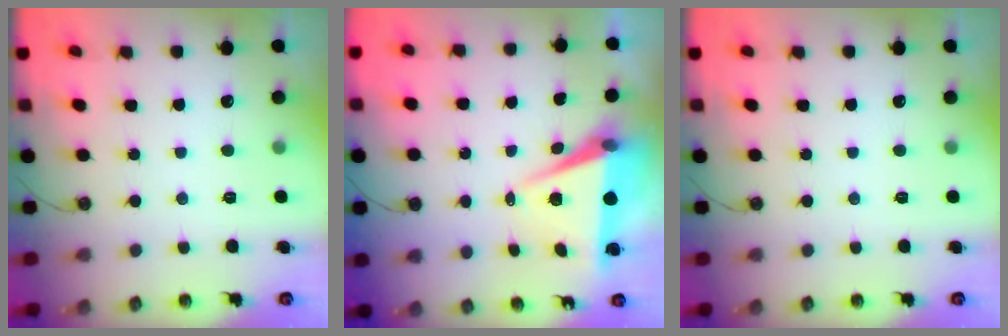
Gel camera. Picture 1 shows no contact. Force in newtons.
{"total": 7.0, "press": 5.5, "slide": 4.3}
{"total": 0.0}